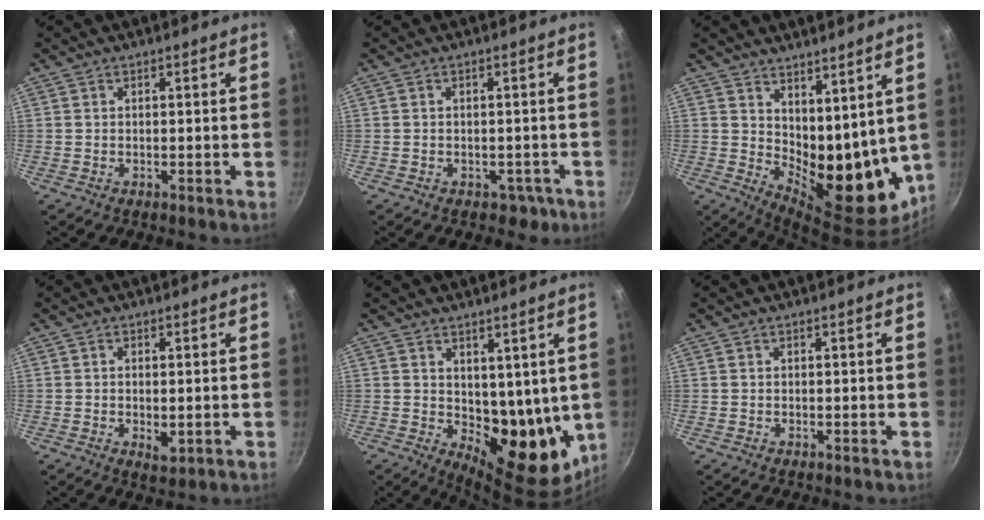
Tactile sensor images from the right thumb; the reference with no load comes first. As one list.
[{"total": 3.0, "force": [-1.3, 2.4, 1.1], "torque": [0.009, 0.020, 0.001]}, {"total": 16.0, "force": [7.0, 8.2, 11.9], "torque": [-0.140, -0.065, 0.131]}, {"total": 2.8, "force": [-0.4, 1.5, 2.4], "torque": [-0.040, -0.008, -0.004]}, {"total": 13.4, "force": [1.6, 7.8, 10.8], "torque": [-0.101, -0.044, 0.040]}, {"total": 0.0}]